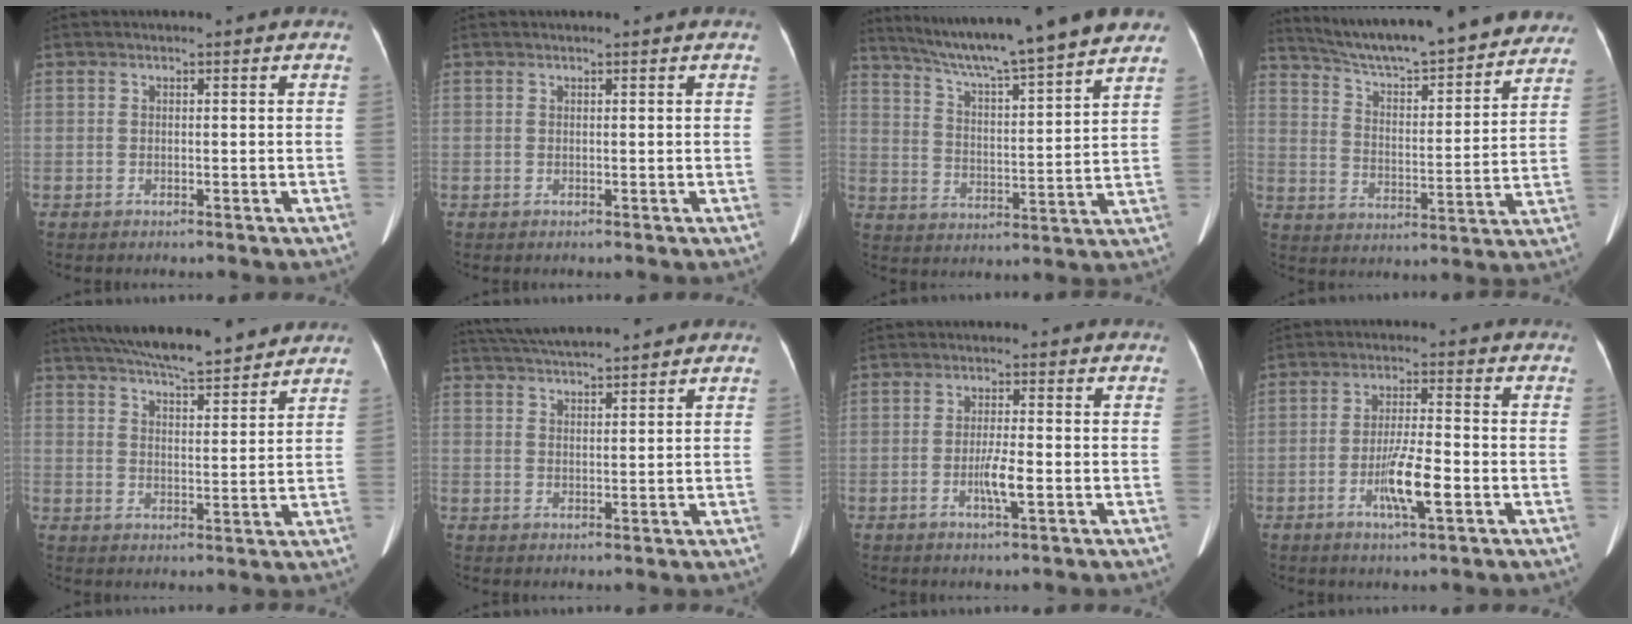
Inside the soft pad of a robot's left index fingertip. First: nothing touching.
{"total": 0.0}
{"total": 18.9, "force": [16.5, -0.2, 9.2], "torque": [-0.152, 0.005, 0.245]}
{"total": 24.8, "force": [22.4, 3.8, 10.0], "torque": [-0.159, -0.021, 0.305]}
{"total": 15.2, "force": [13.4, 2.0, 6.9], "torque": [-0.118, 0.019, 0.203]}
{"total": 10.3, "force": [9.3, 1.0, 4.2], "torque": [-0.079, 0.030, 0.147]}
{"total": 3.8, "force": [-1.5, 0.1, 3.4], "torque": [-0.068, -0.007, -0.026]}
{"total": 7.0, "force": [-2.8, 0.6, 6.4], "torque": [-0.125, -0.009, -0.050]}